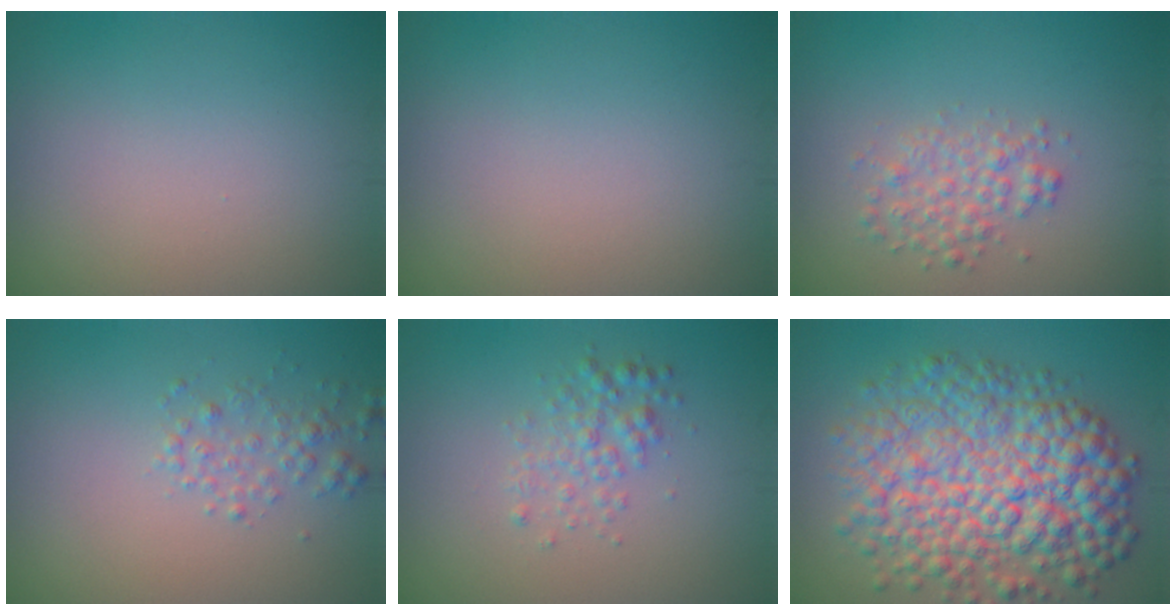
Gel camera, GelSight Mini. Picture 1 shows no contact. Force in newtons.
{"total": 0.0}
{"total": 2.5, "press": 2.5, "slide": 0.1}
{"total": 1.9, "press": 1.9, "slide": 0.1}
{"total": 2.2, "press": 2.2, "slide": 0.0}
{"total": 11.0, "press": 11.0, "slide": 0.1}